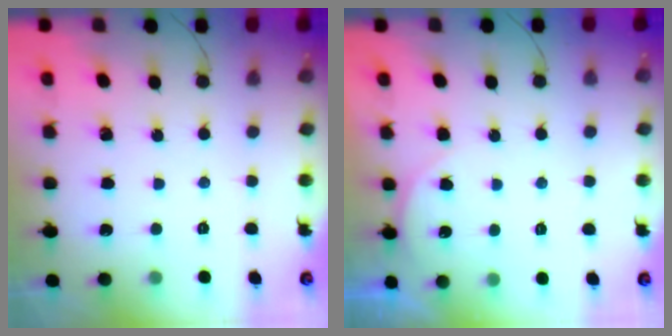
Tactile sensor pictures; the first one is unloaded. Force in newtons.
{"total": 3.3, "press": 3.3, "slide": 0.4}